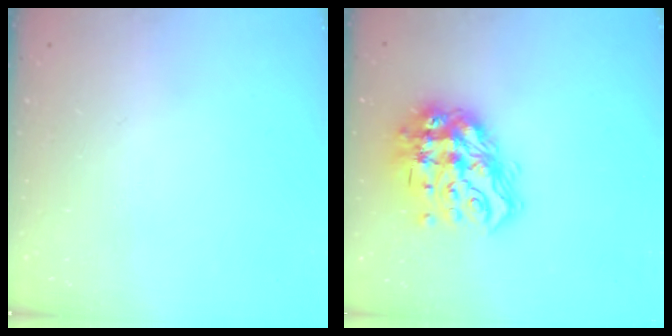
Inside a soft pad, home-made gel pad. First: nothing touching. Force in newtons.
{"total": 18.0, "press": 18.0, "slide": 1.8}